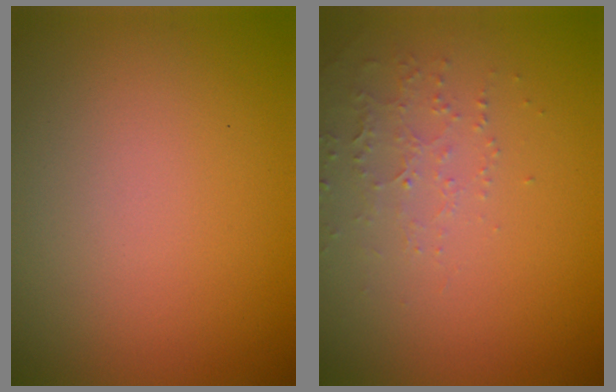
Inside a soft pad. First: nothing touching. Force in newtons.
{"total": 1.9, "press": 1.8, "slide": 0.6}